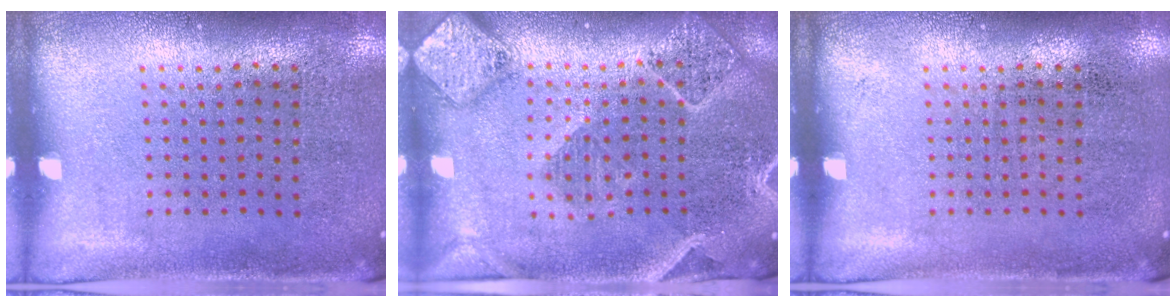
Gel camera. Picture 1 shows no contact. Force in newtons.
{"total": 2.3, "press": 2.1, "slide": 0.9}
{"total": 0.0}